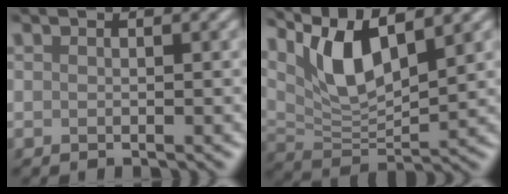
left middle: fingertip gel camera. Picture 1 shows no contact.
{"total": 7.5, "force": [4.4, 2.3, 5.6], "torque": [-0.114, -0.003, 0.085]}